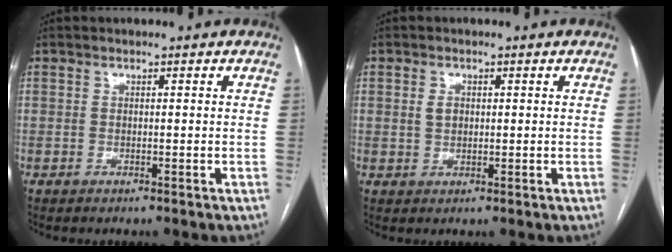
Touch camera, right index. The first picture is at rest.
{"total": 2.0, "force": [0.4, 1.5, 1.2], "torque": [-0.023, 0.005, 0.010]}